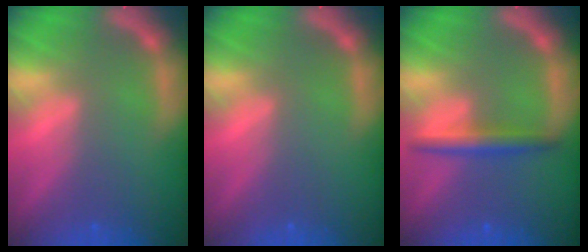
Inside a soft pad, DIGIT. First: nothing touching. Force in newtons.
{"total": 0.0}
{"total": 3.0}